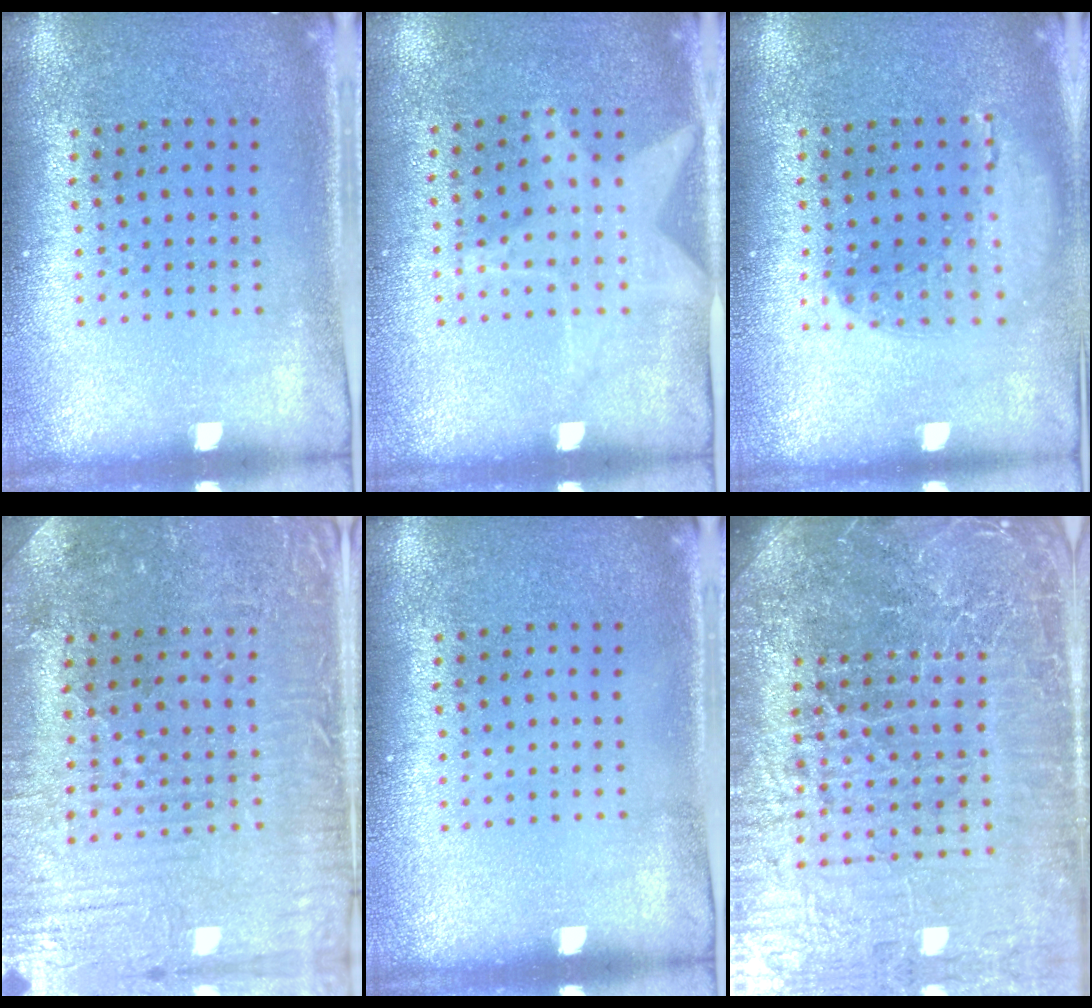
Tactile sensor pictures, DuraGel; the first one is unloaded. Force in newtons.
{"total": 1.2, "press": 0.9, "slide": 0.8}
{"total": 1.1, "press": 1.1, "slide": 0.2}
{"total": 1.6, "press": 1.5, "slide": 0.5}
{"total": 0.0}
{"total": 7.6, "press": 6.6, "slide": 3.8}